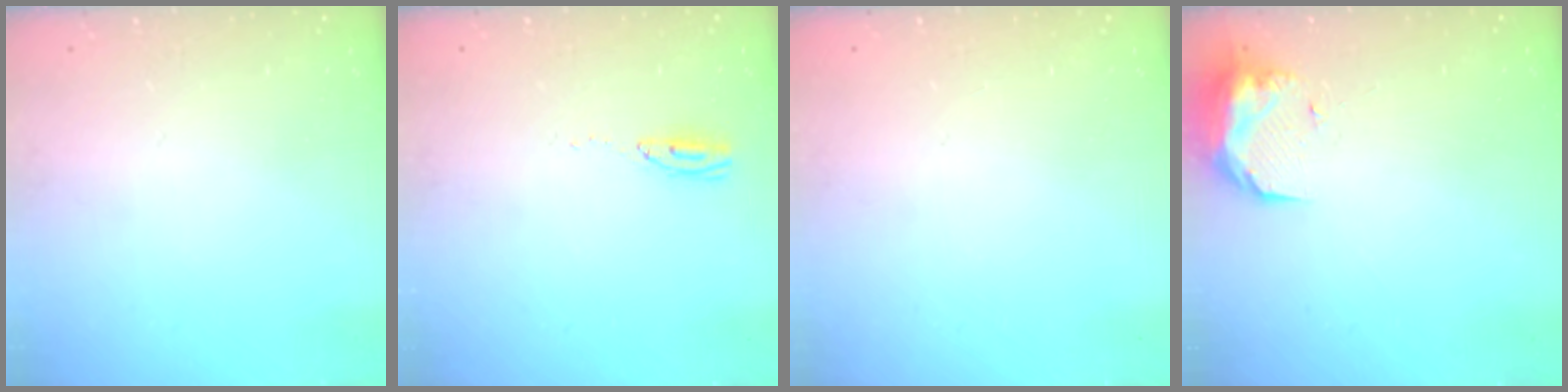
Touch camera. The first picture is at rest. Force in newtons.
{"total": 3.6, "press": 3.4, "slide": 1.3}
{"total": 0.0}
{"total": 9.7, "press": 9.6, "slide": 0.9}